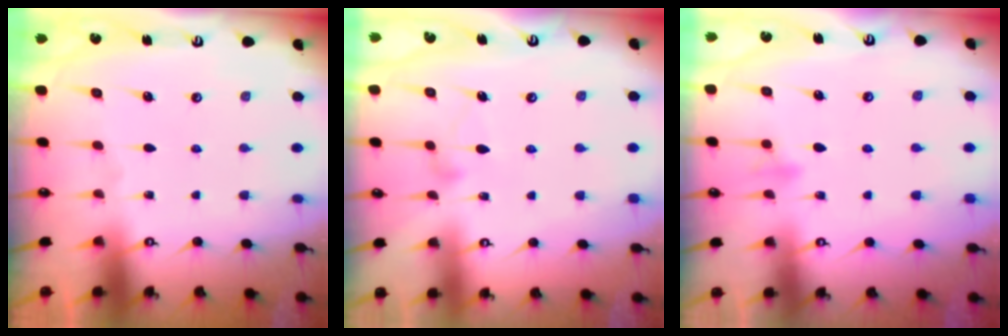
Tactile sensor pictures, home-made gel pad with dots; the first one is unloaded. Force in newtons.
{"total": 8.8, "press": 8.8, "slide": 0.5}
{"total": 7.3, "press": 7.1, "slide": 1.5}